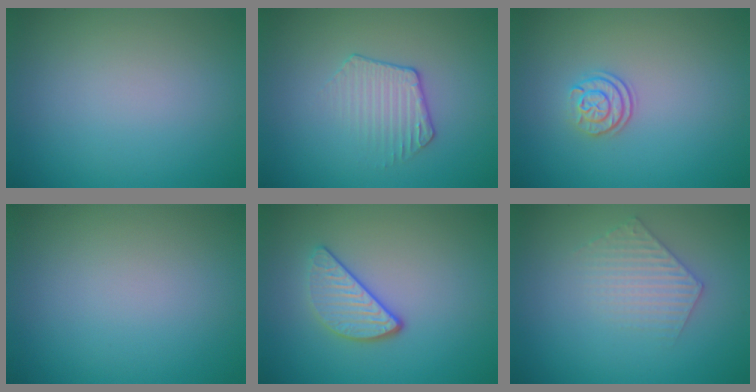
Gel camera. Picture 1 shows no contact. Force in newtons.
{"total": 2.1, "press": 1.5, "slide": 1.4}
{"total": 2.1, "press": 1.7, "slide": 1.3}
{"total": 0.0}
{"total": 3.0, "press": 2.5, "slide": 1.6}
{"total": 2.4, "press": 2.4, "slide": 0.3}